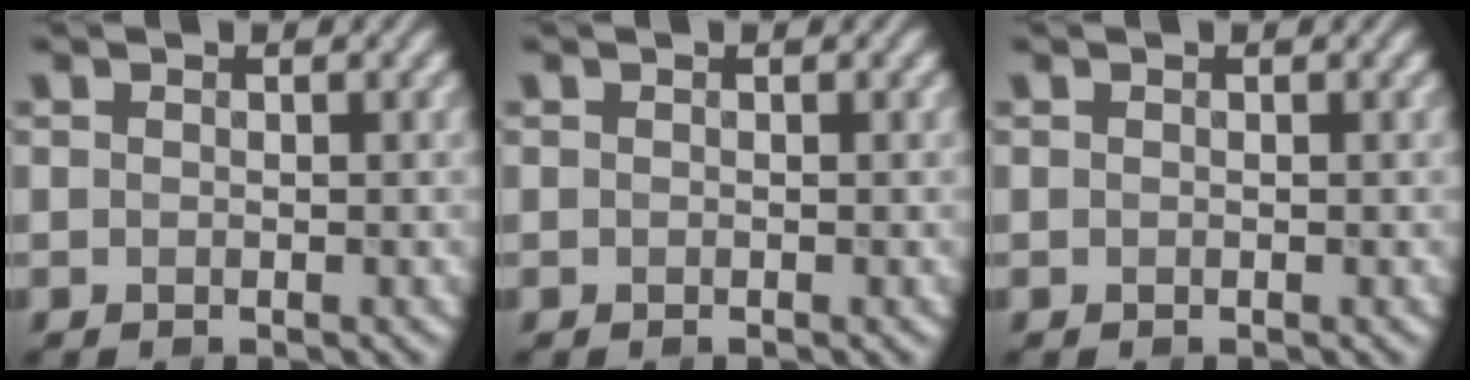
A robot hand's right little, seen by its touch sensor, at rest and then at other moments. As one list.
[{"total": 0.0}, {"total": 0.0}]